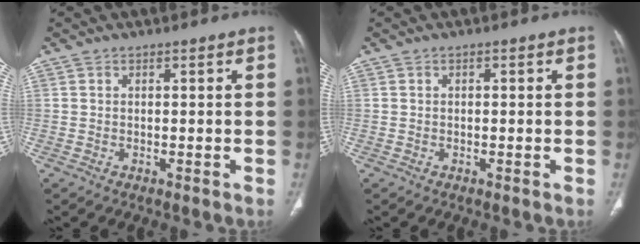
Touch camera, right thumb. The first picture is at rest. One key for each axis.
{"total": 0.0}